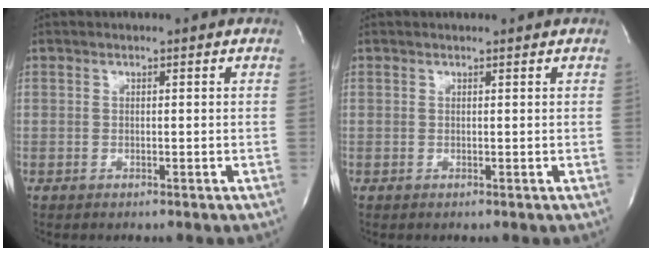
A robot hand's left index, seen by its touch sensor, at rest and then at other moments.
{"total": 0.9, "force": [0.9, 0.2, 0.1], "torque": [-0.008, 0.007, 0.010]}